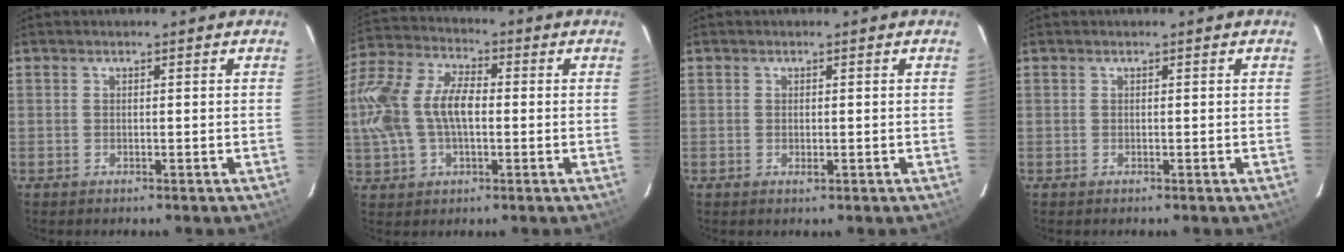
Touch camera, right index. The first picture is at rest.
{"total": 16.7, "force": [-0.3, 9.8, 13.5], "torque": [-0.293, 0.021, -0.005]}
{"total": 0.9, "force": [-0.2, 0.6, 0.8], "torque": [-0.013, 0.000, -0.002]}
{"total": 0.0}